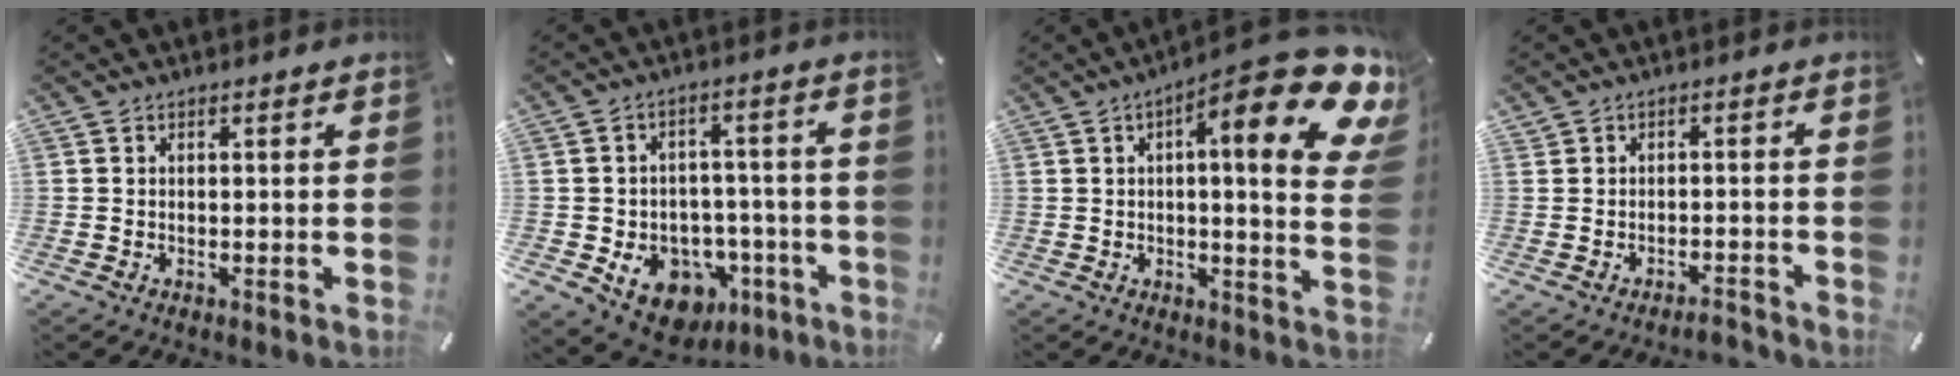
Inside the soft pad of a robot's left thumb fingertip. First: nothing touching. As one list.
[{"total": 11.6, "force": [-4.9, 9.1, 5.1], "torque": [-0.058, 0.028, -0.073]}, {"total": 19.7, "force": [9.0, 4.9, 16.8], "torque": [-0.236, -0.068, 0.131]}, {"total": 2.5, "force": [-2.2, 0.9, 0.6], "torque": [-0.011, 0.014, -0.045]}]